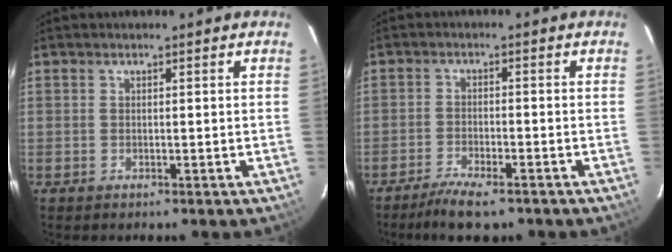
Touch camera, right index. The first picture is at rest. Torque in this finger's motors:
{"motor_torque": [0.51, -0.39, 0.25, 0.05]}